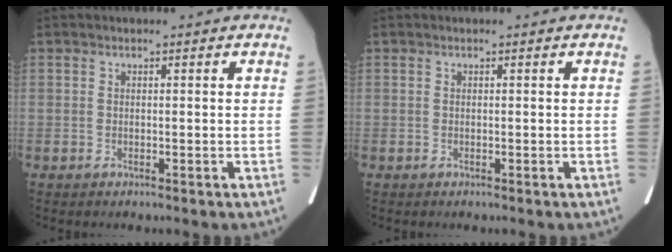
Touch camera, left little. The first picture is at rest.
{"total": 0.0}